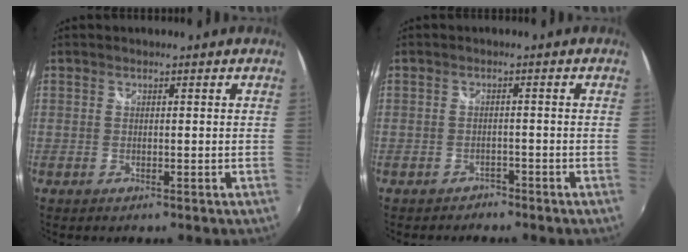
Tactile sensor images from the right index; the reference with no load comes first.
{"total": 2.5, "force": [-2.2, 1.2, 0.1], "torque": [-0.007, -0.006, -0.035]}